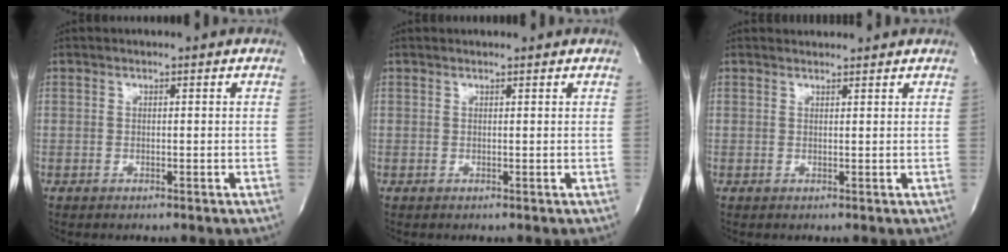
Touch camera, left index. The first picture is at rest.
{"total": 1.3, "force": [1.3, 0.0, 0.1], "torque": [-0.009, 0.009, 0.019]}
{"total": 2.2, "force": [2.2, 0.2, 0.0], "torque": [-0.011, 0.016, 0.035]}